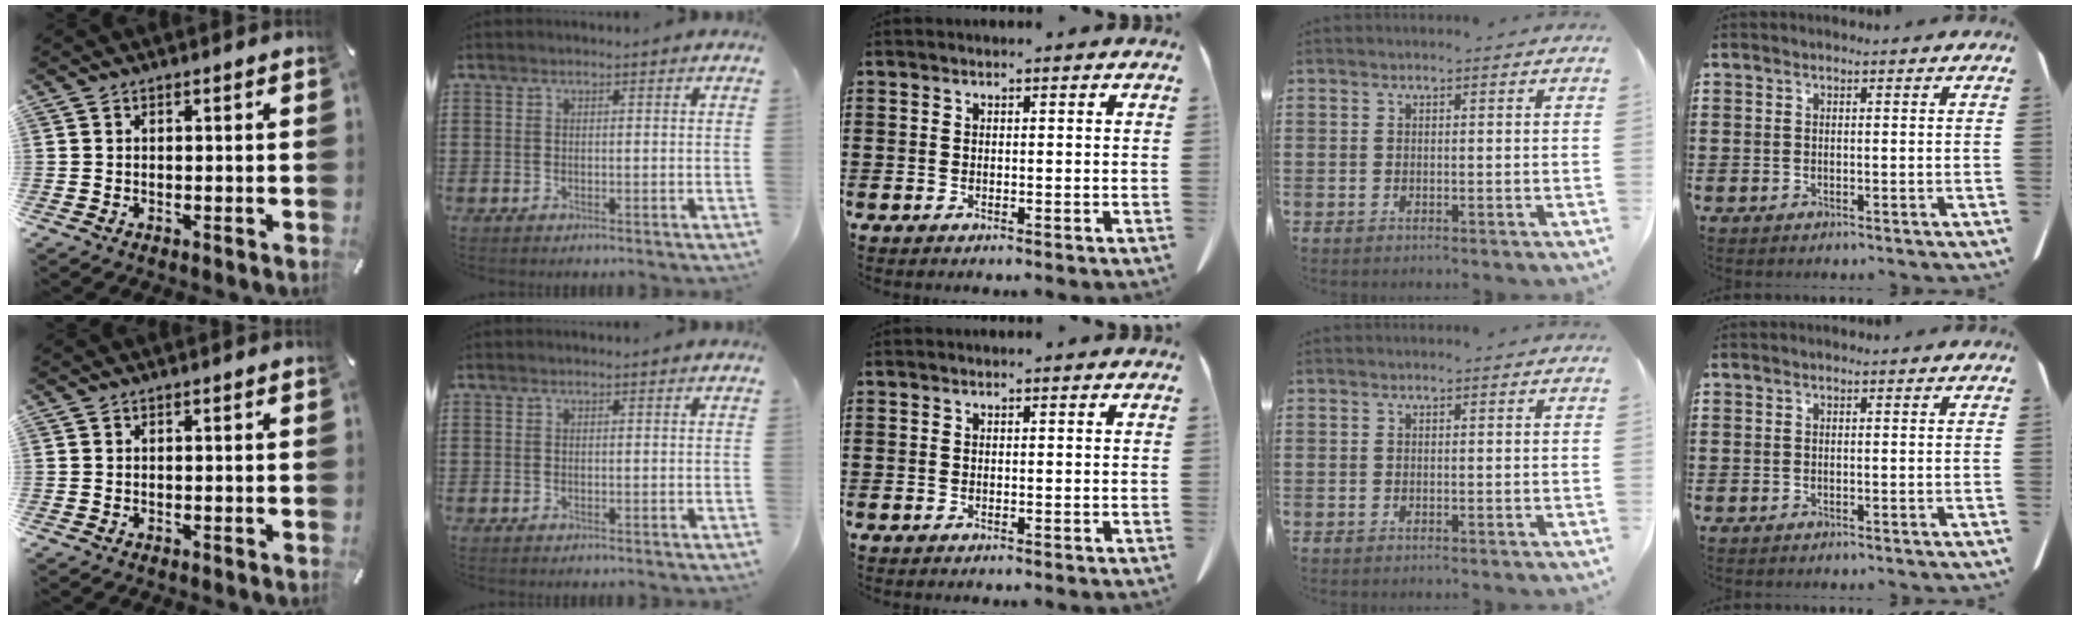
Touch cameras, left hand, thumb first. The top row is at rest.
{}